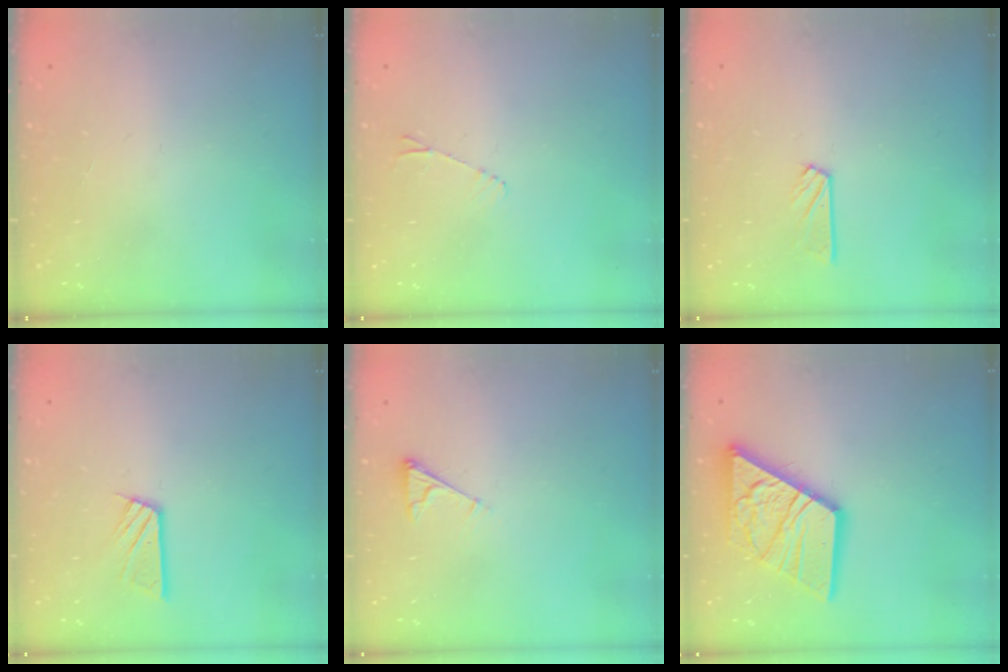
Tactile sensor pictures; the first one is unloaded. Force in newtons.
{"total": 4.4, "press": 4.3, "slide": 0.7}
{"total": 4.7, "press": 4.7, "slide": 0.4}
{"total": 7.5, "press": 7.5, "slide": 0.7}
{"total": 3.0, "press": 3.0, "slide": 0.4}
{"total": 17.6, "press": 17.5, "slide": 2.1}